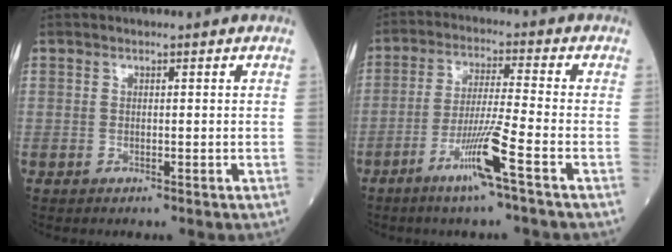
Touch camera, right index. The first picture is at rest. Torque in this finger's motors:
{"motor_torque": [1.19, -0.40, 0.54, 0.16]}